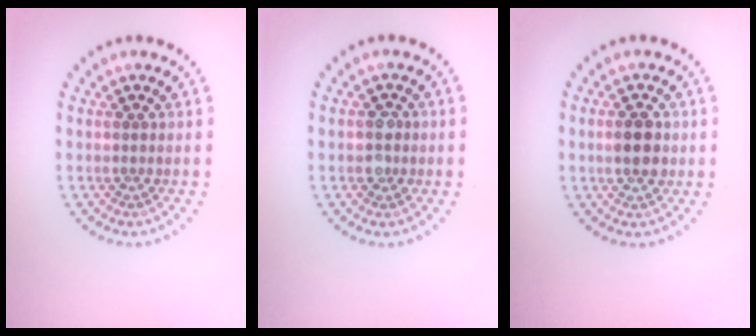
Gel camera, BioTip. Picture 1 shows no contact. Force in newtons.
{"total": 1.7, "press": 1.7, "slide": 0.3}
{"total": 3.0, "press": 3.0, "slide": 0.1}